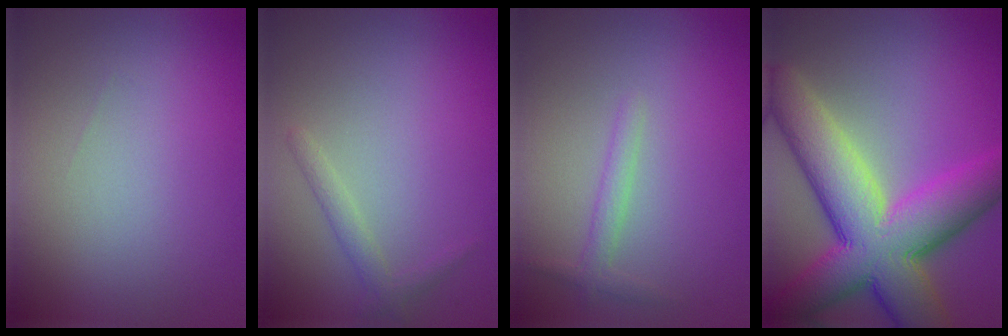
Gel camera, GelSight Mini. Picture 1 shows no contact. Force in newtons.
{"total": 1.3, "press": 1.3, "slide": 0.1}
{"total": 1.5, "press": 1.5, "slide": 0.0}
{"total": 12.9, "press": 12.8, "slide": 0.7}